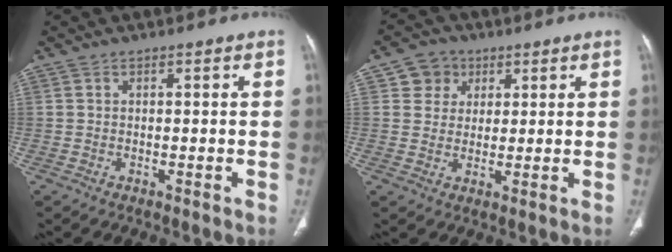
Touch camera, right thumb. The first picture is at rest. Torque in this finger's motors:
{"motor_torque": [-0.05, 0.05, 0.08, -0.08, 0.02]}